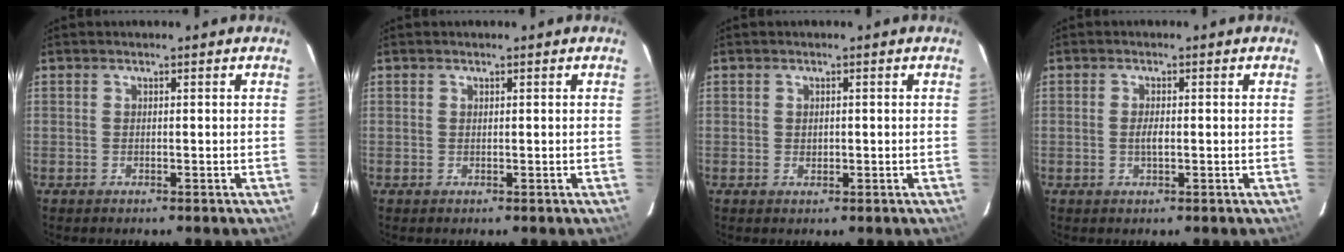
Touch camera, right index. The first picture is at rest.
{"total": 0.0}
{"total": 1.0, "force": [0.1, 0.9, 0.3], "torque": [-0.003, 0.001, 0.003]}
{"total": 0.8, "force": [-0.1, 0.5, 0.6], "torque": [-0.011, 0.001, -0.001]}